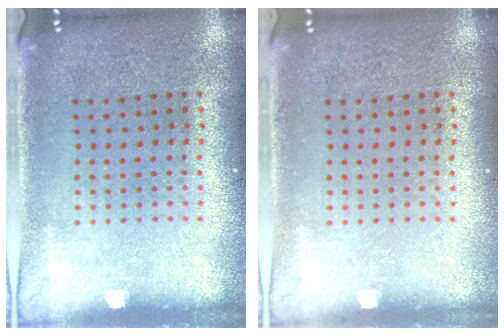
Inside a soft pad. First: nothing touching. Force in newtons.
{"total": 0.0}